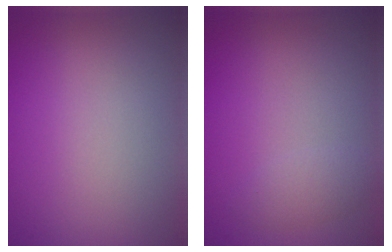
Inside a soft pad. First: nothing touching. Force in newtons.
{"total": 1.3, "press": 1.3, "slide": 0.1}